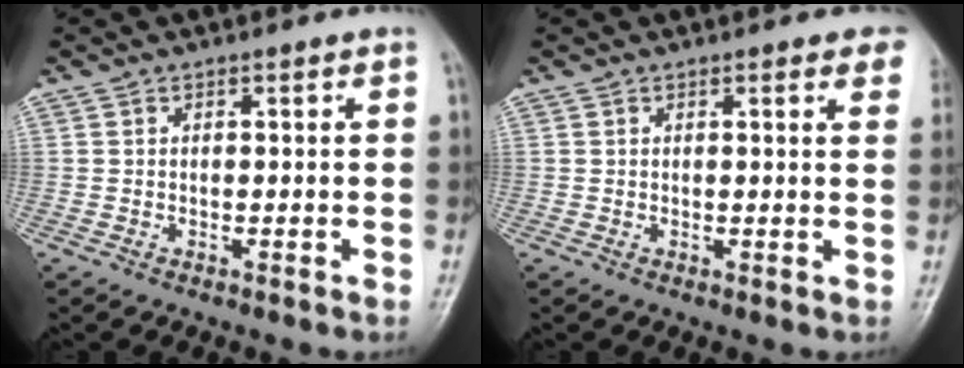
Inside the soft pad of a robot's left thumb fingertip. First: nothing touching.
{"total": 3.6, "force": [2.1, 1.3, 2.6], "torque": [-0.011, -0.002, 0.017]}